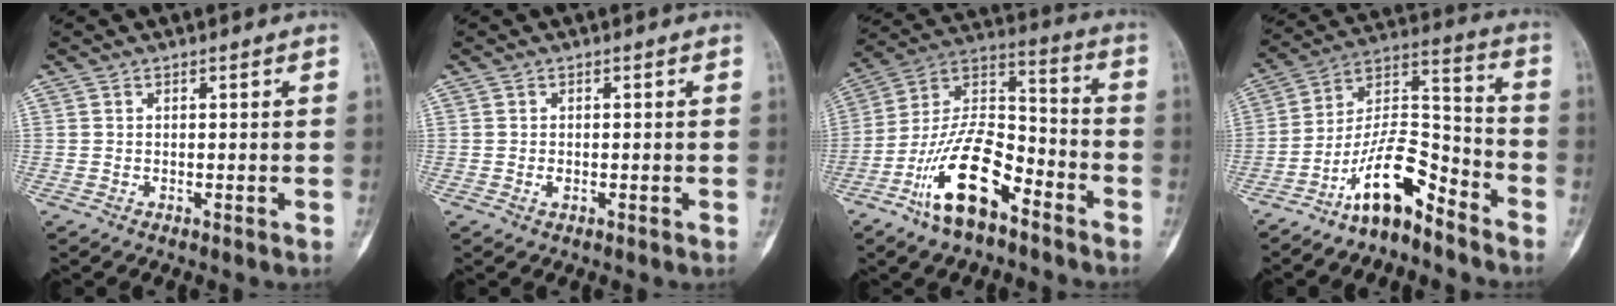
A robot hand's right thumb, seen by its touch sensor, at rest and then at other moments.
{"total": 1.1, "force": [-0.4, 0.7, 0.8], "torque": [-0.016, 0.001, -0.007]}
{"total": 17.8, "force": [-9.7, 8.0, 12.5], "torque": [-0.221, 0.077, -0.184]}
{"total": 13.4, "force": [-9.3, 4.8, 8.4], "torque": [-0.146, 0.101, -0.175]}